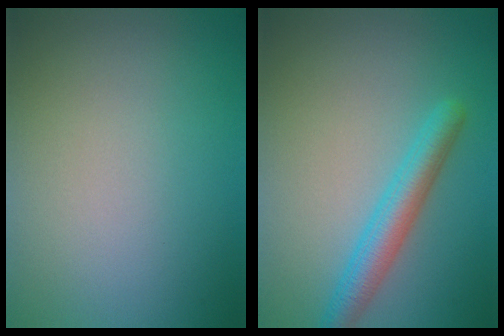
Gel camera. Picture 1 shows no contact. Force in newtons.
{"total": 3.4, "press": 3.4, "slide": 0.1}